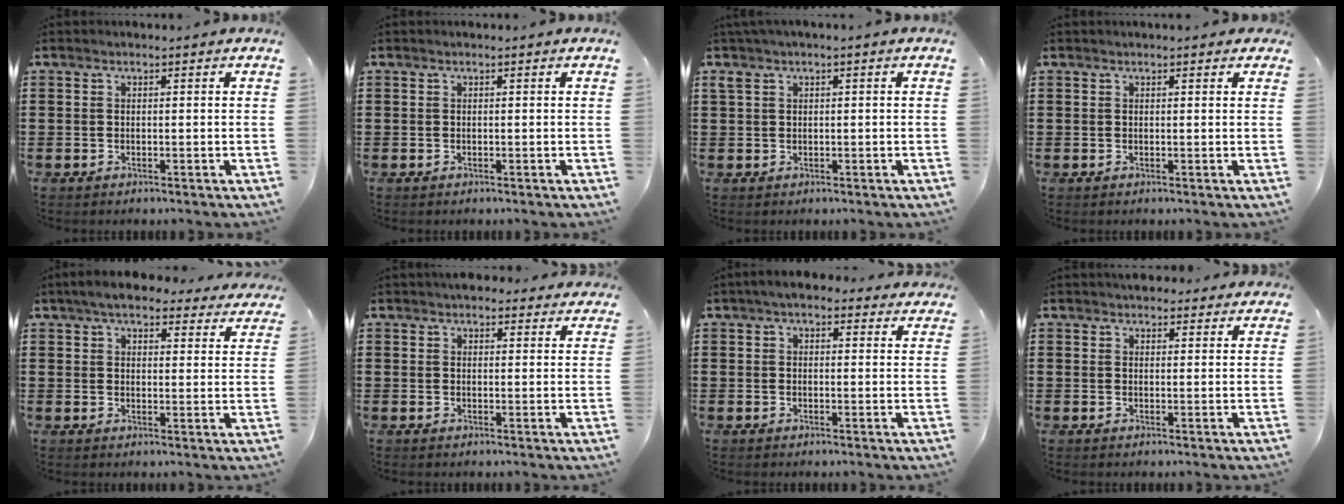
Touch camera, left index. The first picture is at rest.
{"total": 0.0}
{"total": 1.3, "force": [0.1, 0.6, 1.1], "torque": [-0.024, 0.002, 0.000]}
{"total": 0.7, "force": [0.5, 0.2, 0.4], "torque": [-0.007, 0.004, 0.009]}
{"total": 5.5, "force": [4.9, 1.3, 2.1], "torque": [-0.050, -0.010, 0.090]}
{"total": 3.1, "force": [2.8, 1.1, 0.5], "torque": [-0.009, -0.003, 0.053]}
{"total": 3.5, "force": [2.8, 1.4, 1.5], "torque": [-0.038, 0.000, 0.051]}
{"total": 2.6, "force": [2.5, 0.8, 0.2], "torque": [-0.009, 0.000, 0.048]}